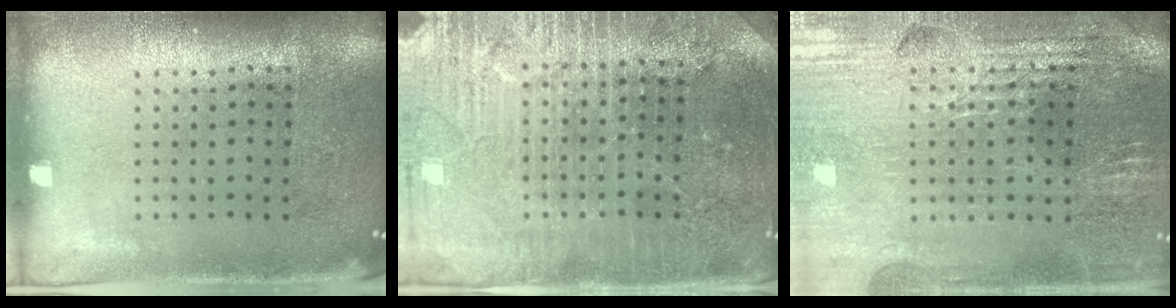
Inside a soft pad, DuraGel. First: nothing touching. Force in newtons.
{"total": 4.0, "press": 3.8, "slide": 1.2}
{"total": 2.9, "press": 2.8, "slide": 0.5}